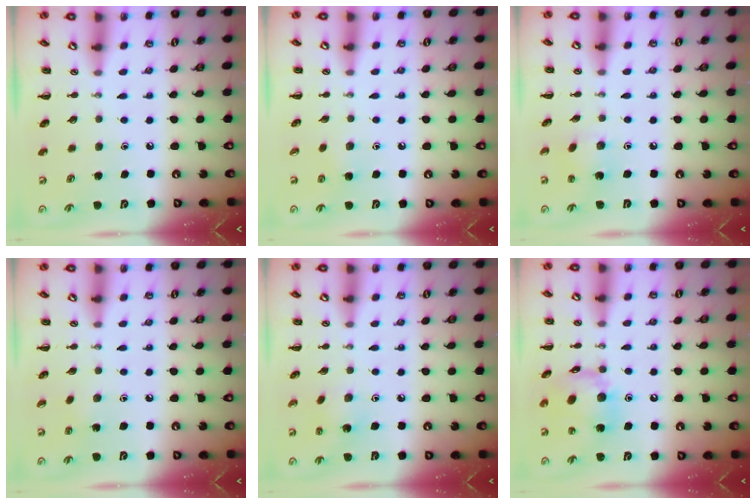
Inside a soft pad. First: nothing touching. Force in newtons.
{"total": 2.4, "press": 2.3, "slide": 0.9}
{"total": 1.7, "press": 1.6, "slide": 0.7}
{"total": 3.3, "press": 3.1, "slide": 1.0}
{"total": 2.1, "press": 2.0, "slide": 0.5}
{"total": 14.2, "press": 14.1, "slide": 2.1}